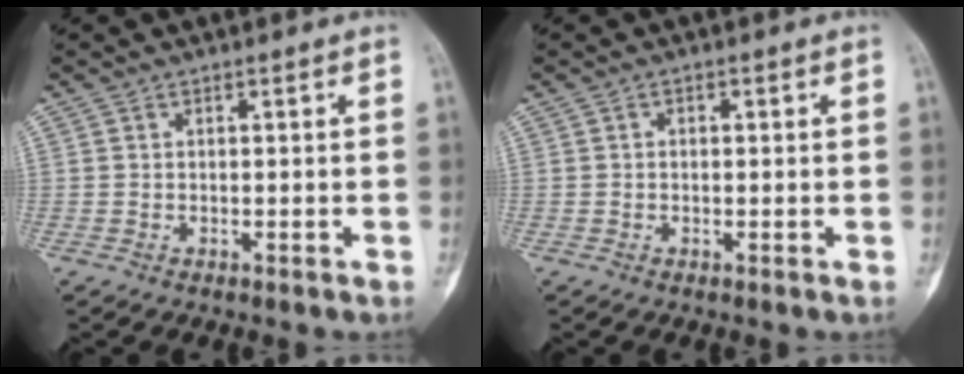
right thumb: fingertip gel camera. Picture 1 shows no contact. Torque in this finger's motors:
{"motor_torque": [-0.49, 0.32, 0.26, -0.11, -0.06]}